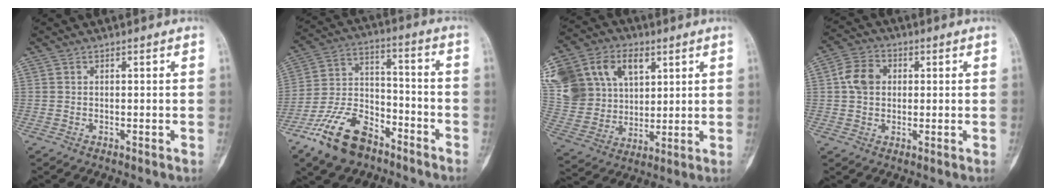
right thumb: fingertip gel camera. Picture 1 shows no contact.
{"total": 15.3, "force": [-10.1, 8.1, 8.1], "torque": [-0.141, 0.072, -0.192]}
{"total": 27.7, "force": [11.1, 20.2, 15.4], "torque": [-0.351, 0.048, 0.229]}
{"total": 6.7, "force": [1.0, 5.2, 4.0], "torque": [-0.060, 0.009, 0.012]}